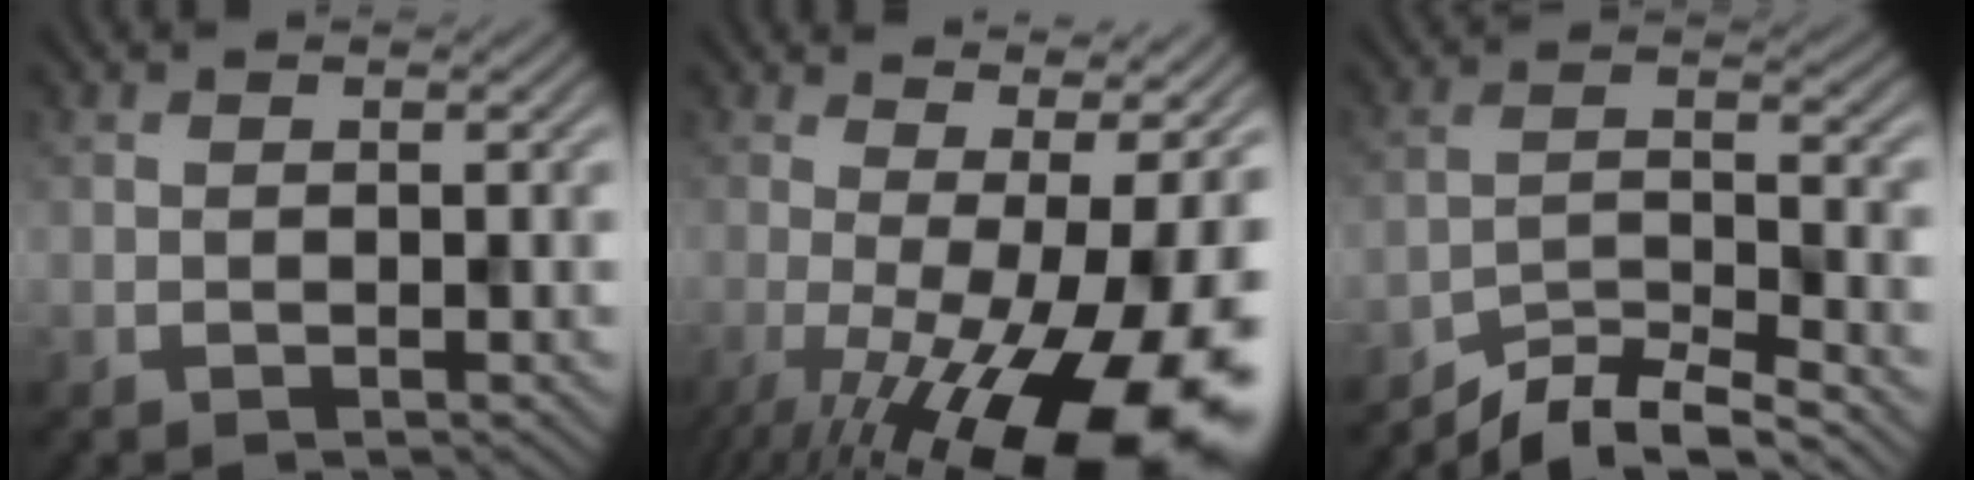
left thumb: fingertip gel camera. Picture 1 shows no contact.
{"total": 18.7, "force": [-5.4, 5.8, 17.0], "torque": [-0.240, -0.017, -0.076]}
{"total": 6.1, "force": [-5.4, 1.0, 2.6], "torque": [-0.050, -0.002, -0.105]}